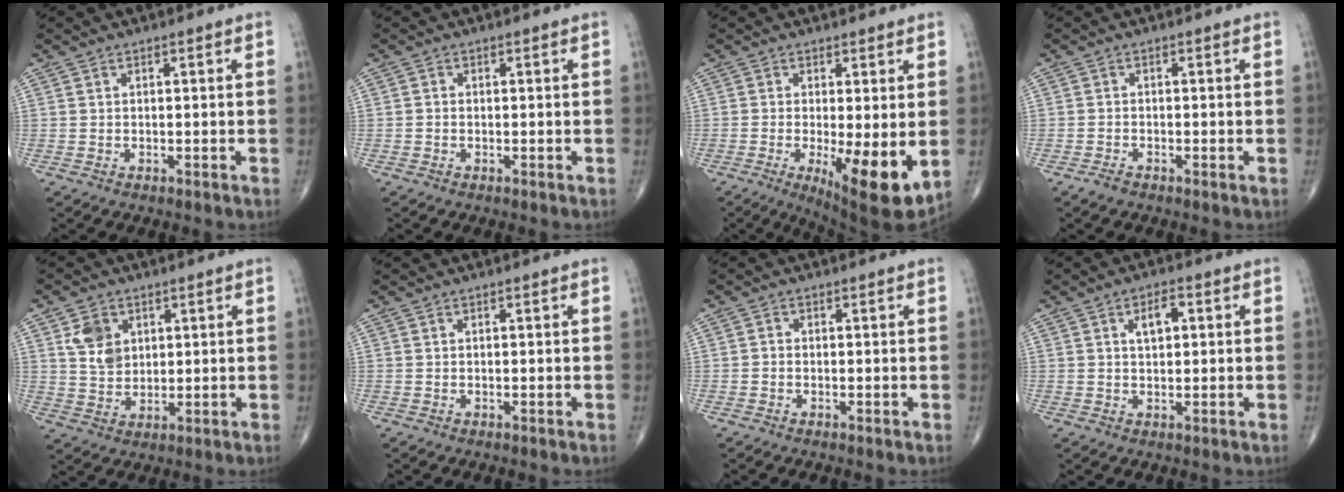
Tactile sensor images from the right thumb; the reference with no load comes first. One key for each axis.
{"total": 0.5, "fx": -0.2, "fy": 0.4, "fz": 0.2, "tx": -0.002, "ty": 0.001, "tz": -0.007}
{"total": 11.9, "fx": -2.2, "fy": 3.3, "fz": 11.2, "tx": -0.167, "ty": -0.029, "tz": -0.025}
{"total": 1.3, "fx": -0.9, "fy": 0.4, "fz": 0.8, "tx": -0.017, "ty": -0.002, "tz": -0.022}
{"total": 6.5, "fx": 2.4, "fy": 4.9, "fz": 3.4, "tx": -0.040, "ty": -0.016, "tz": 0.050}
{"total": 0.0}
{"total": 0.8, "fx": -0.3, "fy": 0.7, "fz": 0.3, "tx": -0.001, "ty": 0.002, "tz": -0.009}
{"total": 4.1, "fx": 1.1, "fy": 2.1, "fz": 3.3, "tx": -0.050, "ty": 0.005, "tz": 0.017}